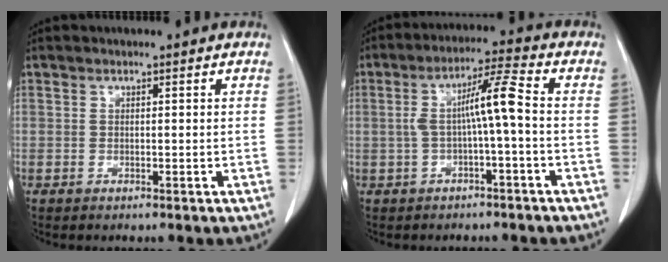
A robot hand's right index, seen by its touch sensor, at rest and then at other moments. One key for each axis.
{"total": 6.8, "fx": -0.5, "fy": 0.0, "fz": 6.8, "tx": -0.124, "ty": 0.025, "tz": -0.006}